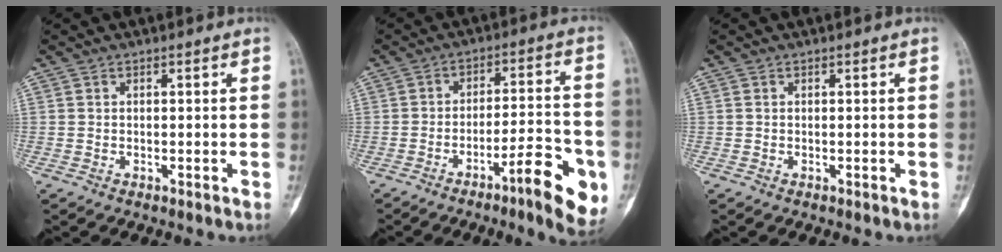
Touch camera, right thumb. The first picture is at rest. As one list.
[{"total": 12.8, "force": [-5.9, 2.9, 11.0], "torque": [-0.141, 0.030, -0.084]}, {"total": 0.0}]